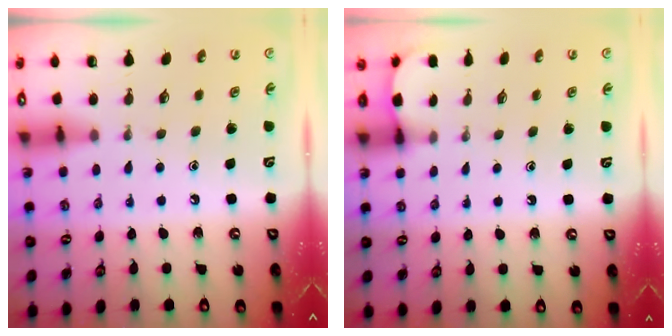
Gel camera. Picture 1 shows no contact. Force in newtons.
{"total": 1.3, "press": 1.3, "slide": 0.1}